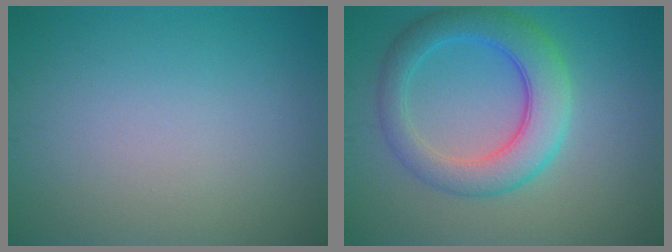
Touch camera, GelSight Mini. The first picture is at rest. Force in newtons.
{"total": 6.1, "press": 6.1, "slide": 0.1}